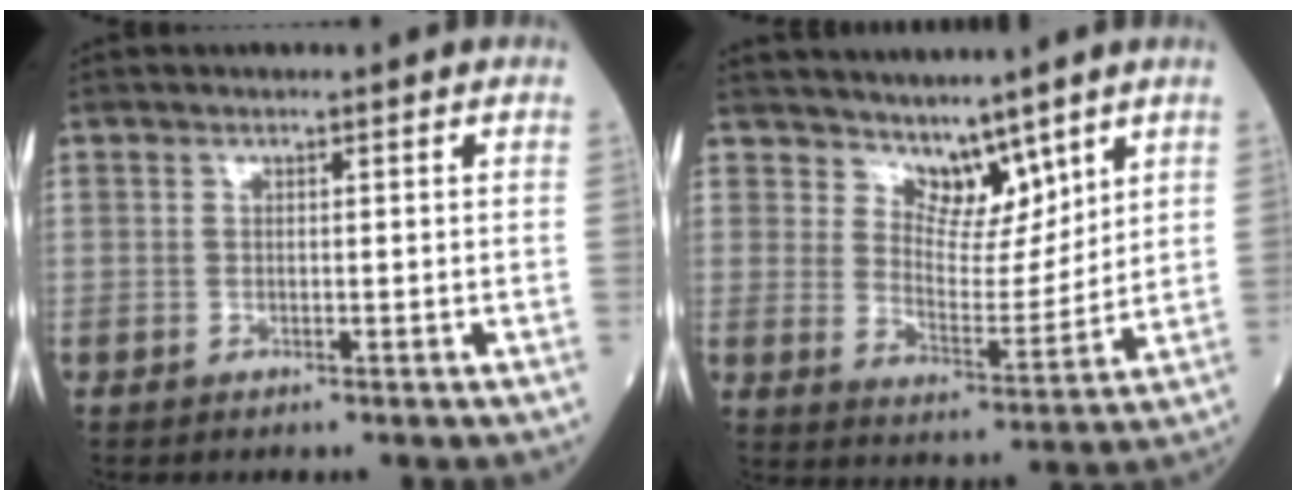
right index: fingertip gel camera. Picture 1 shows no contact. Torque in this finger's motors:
{"motor_torque": [-0.64, 0.51, -0.14, -0.03]}